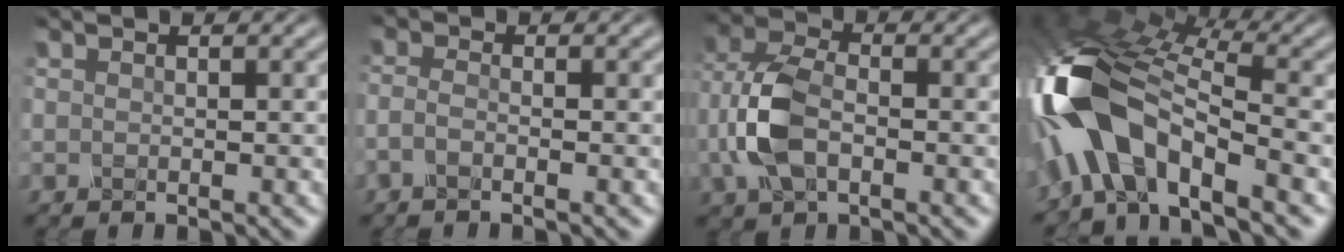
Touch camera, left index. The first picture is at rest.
{"total": 1.4, "force": [-0.9, 0.4, 1.0], "torque": [-0.027, -0.002, -0.027]}
{"total": 5.7, "force": [-1.3, 3.5, 4.4], "torque": [-0.111, 0.008, -0.034]}
{"total": 11.6, "force": [-4.8, 5.1, 9.3], "torque": [-0.175, 0.016, -0.099]}